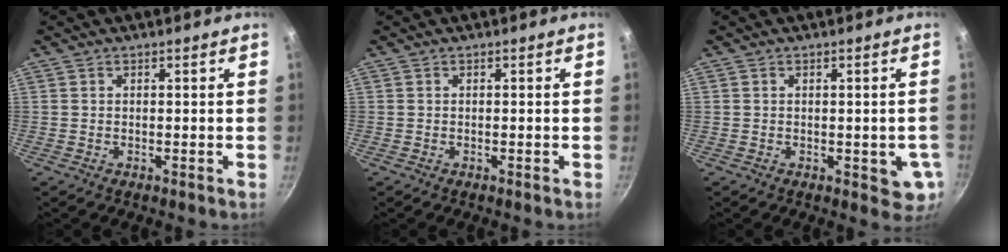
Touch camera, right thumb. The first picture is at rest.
{"total": 0.0}
{"total": 5.1, "force": [-0.8, 2.6, 4.3], "torque": [-0.037, -0.003, -0.007]}